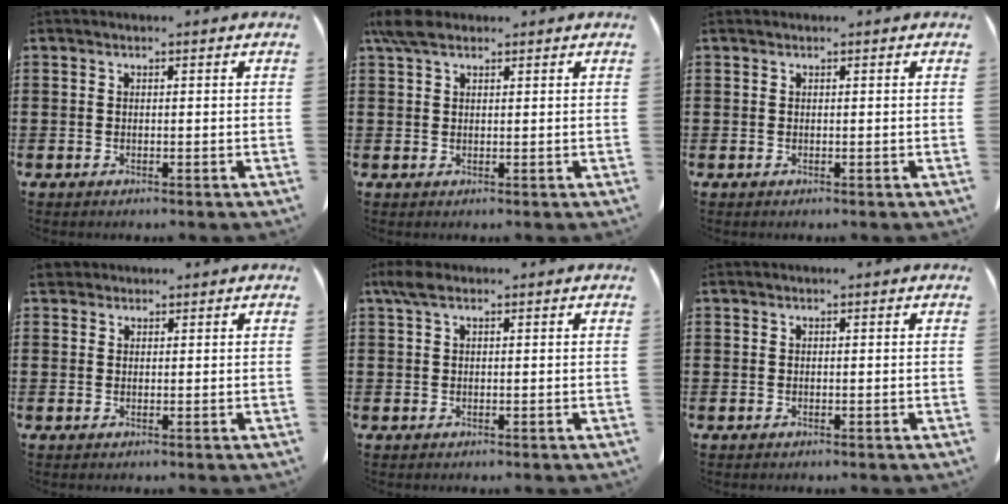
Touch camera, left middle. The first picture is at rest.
{"total": 3.7, "force": [2.5, 1.7, 2.2], "torque": [-0.053, 0.007, 0.048]}
{"total": 0.0}
{"total": 1.9, "force": [1.6, 0.9, 0.5], "torque": [-0.017, 0.005, 0.033]}
{"total": 2.2, "force": [0.8, 1.1, 1.7], "torque": [-0.038, 0.005, 0.015]}
{"total": 0.0}